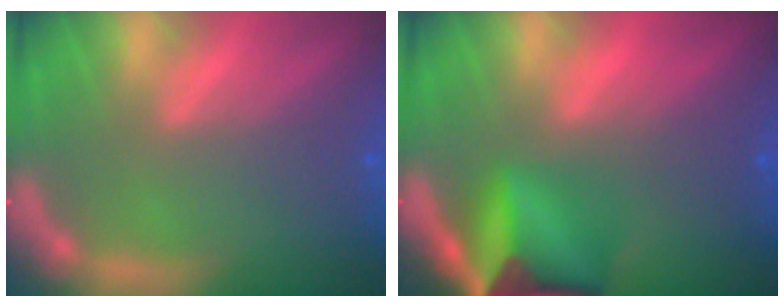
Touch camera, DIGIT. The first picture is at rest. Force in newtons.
{"total": 9.0}